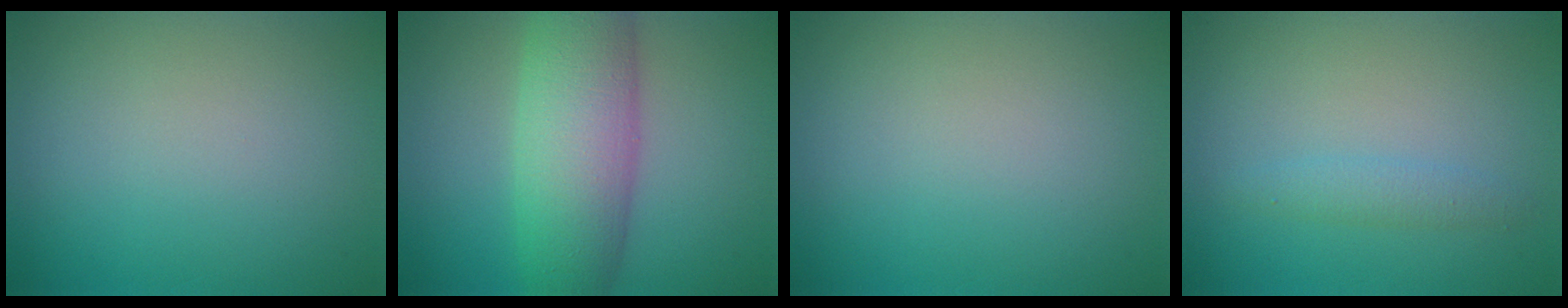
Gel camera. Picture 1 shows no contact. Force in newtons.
{"total": 7.8, "press": 7.8, "slide": 0.1}
{"total": 0.0}
{"total": 1.5, "press": 1.4, "slide": 0.1}